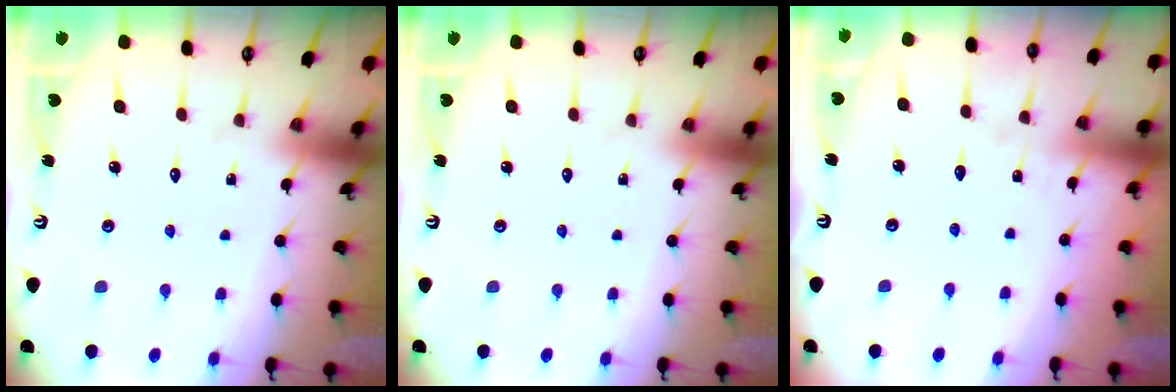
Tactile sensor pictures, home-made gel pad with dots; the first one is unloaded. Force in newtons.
{"total": 0.0}
{"total": 3.0, "press": 3.0, "slide": 0.3}